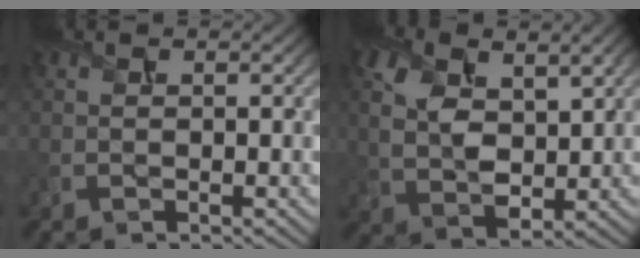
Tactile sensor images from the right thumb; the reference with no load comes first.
{"total": 7.4, "force": [2.4, 4.0, 5.7], "torque": [-0.129, -0.002, 0.041]}